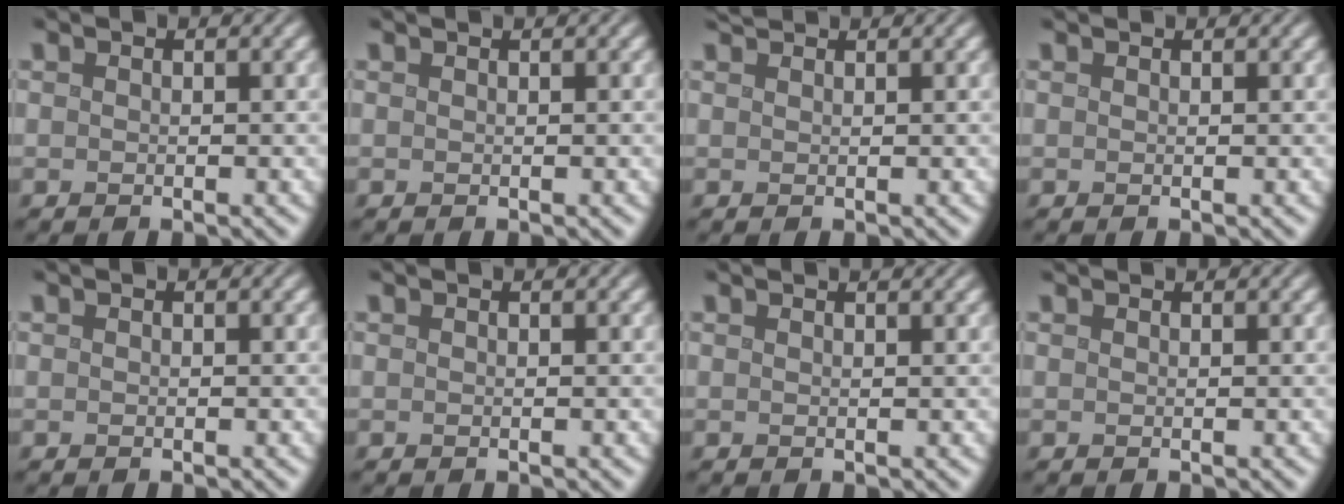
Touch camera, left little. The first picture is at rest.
{"total": 0.6, "force": [0.5, 0.2, 0.4], "torque": [-0.002, 0.001, 0.003]}
{"total": 1.3, "force": [1.2, 0.1, 0.3], "torque": [-0.006, 0.002, 0.018]}
{"total": 0.9, "force": [0.9, 0.1, 0.2], "torque": [-0.007, -0.004, 0.007]}
{"total": 0.0}
{"total": 0.0}
{"total": 1.3, "force": [1.1, 0.3, 0.6], "torque": [-0.005, 0.000, 0.008]}
{"total": 1.0, "force": [0.9, 0.1, 0.3], "torque": [-0.009, -0.003, 0.007]}